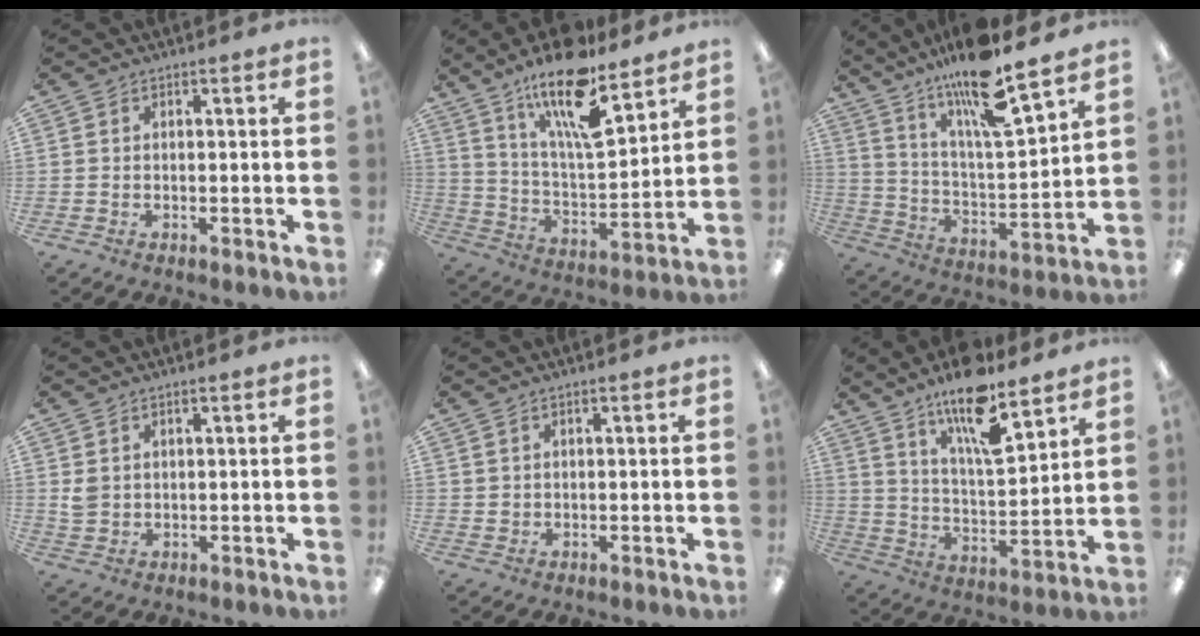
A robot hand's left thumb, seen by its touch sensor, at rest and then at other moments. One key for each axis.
{"total": 19.5, "fx": 13.6, "fy": 6.1, "fz": 12.6, "tx": -0.213, "ty": -0.080, "tz": 0.227}
{"total": 16.8, "fx": 13.8, "fy": 2.2, "fz": 9.3, "tx": -0.171, "ty": -0.096, "tz": 0.231}
{"total": 2.7, "fx": 1.1, "fy": 1.9, "fz": 1.6, "tx": -0.034, "ty": 0.003, "tz": 0.019}
{"total": 1.1, "fx": 0.8, "fy": 0.8, "fz": 0.3, "tx": -0.006, "ty": 0.000, "tz": 0.015}
{"total": 15.9, "fx": 11.6, "fy": 4.4, "fz": 10.0, "tx": -0.172, "ty": -0.065, "tz": 0.193}